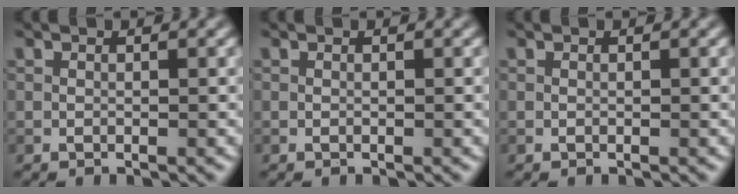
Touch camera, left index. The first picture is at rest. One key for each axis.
{"total": 0.0}
{"total": 0.0}